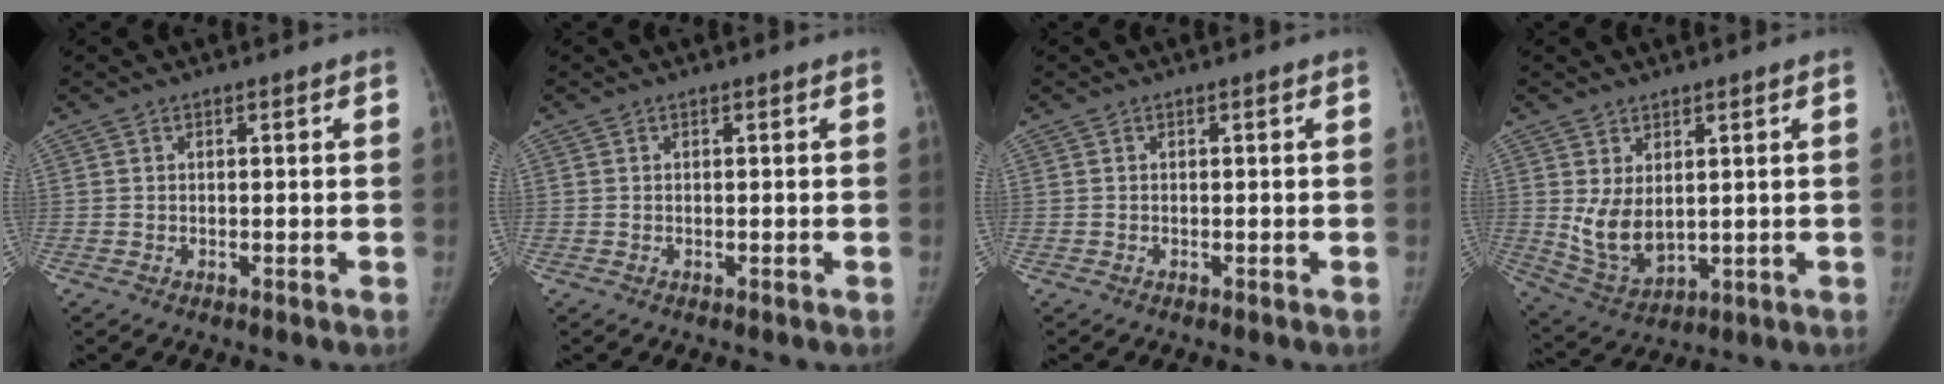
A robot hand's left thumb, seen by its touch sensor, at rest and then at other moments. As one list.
[{"total": 0.0}, {"total": 0.0}, {"total": 8.1, "force": [1.7, 5.0, 6.2], "torque": [-0.105, -0.024, 0.054]}]